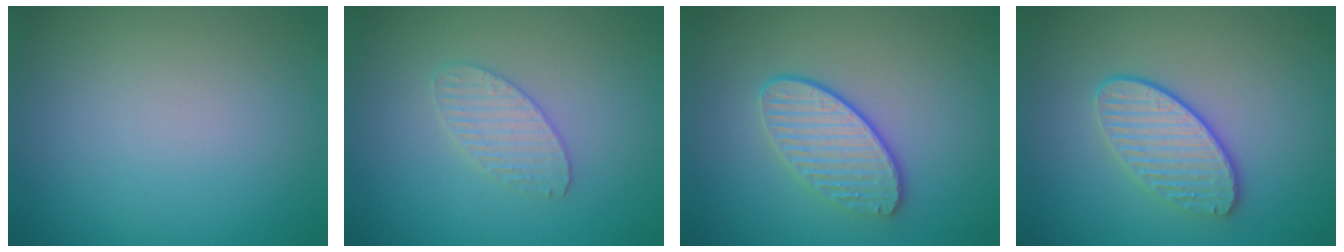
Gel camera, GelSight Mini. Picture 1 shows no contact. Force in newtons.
{"total": 2.3, "press": 2.3, "slide": 0.2}
{"total": 3.5, "press": 3.2, "slide": 1.4}
{"total": 3.5, "press": 3.2, "slide": 1.4}